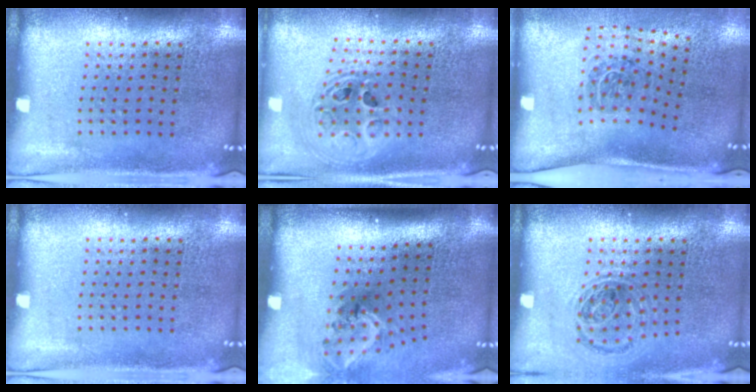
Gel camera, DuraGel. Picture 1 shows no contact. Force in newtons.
{"total": 2.1, "press": 1.7, "slide": 1.3}
{"total": 2.0, "press": 1.2, "slide": 1.5}
{"total": 0.0}
{"total": 2.1, "press": 1.3, "slide": 1.6}
{"total": 0.9, "press": 0.9, "slide": 0.2}